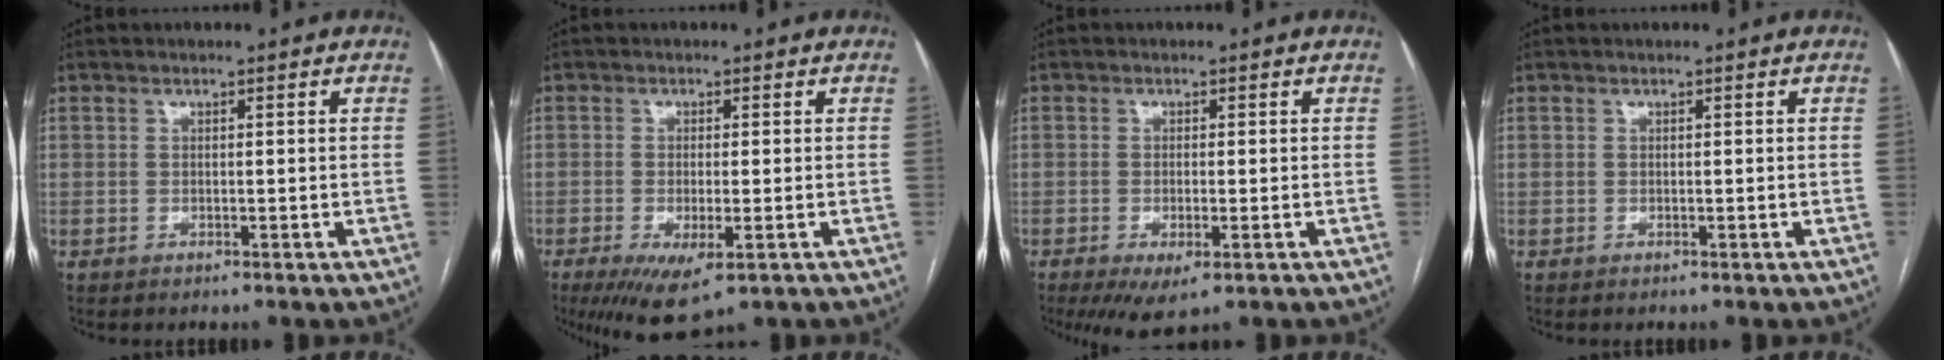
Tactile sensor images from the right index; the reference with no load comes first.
{"total": 7.1, "force": [-3.5, 1.7, 5.9], "torque": [-0.098, -0.020, -0.051]}
{"total": 4.9, "force": [-2.4, 1.1, 4.1], "torque": [-0.065, -0.013, -0.034]}
{"total": 0.0}